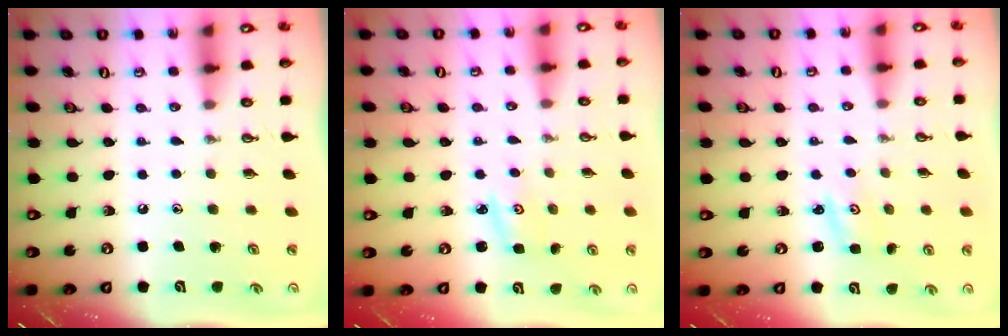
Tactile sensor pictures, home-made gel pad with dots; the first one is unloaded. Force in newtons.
{"total": 2.9, "press": 2.8, "slide": 0.4}
{"total": 1.3, "press": 1.3, "slide": 0.2}